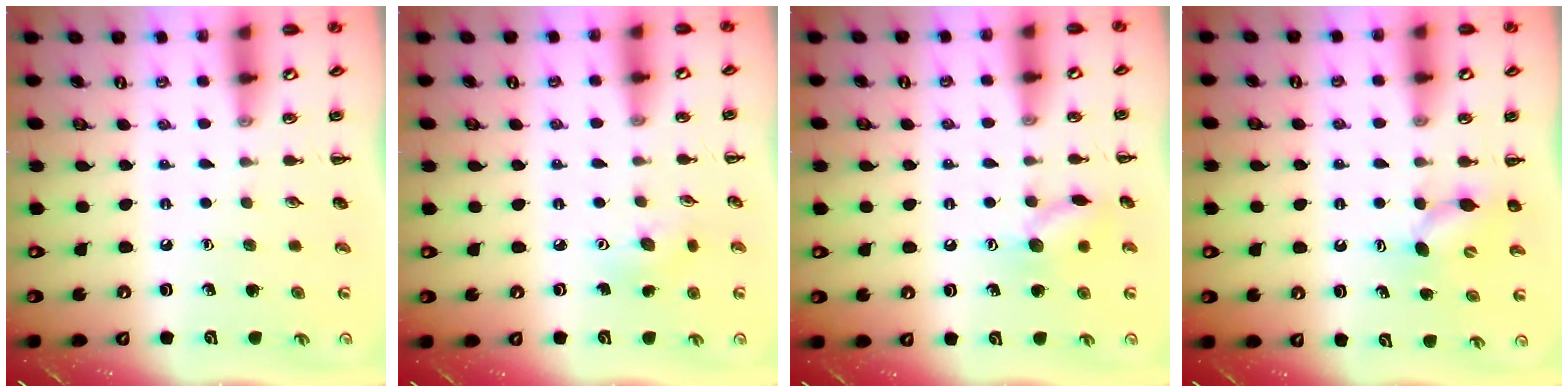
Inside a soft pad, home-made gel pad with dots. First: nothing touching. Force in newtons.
{"total": 4.4, "press": 4.2, "slide": 1.2}
{"total": 9.7, "press": 9.6, "slide": 0.7}
{"total": 5.0, "press": 4.9, "slide": 1.0}